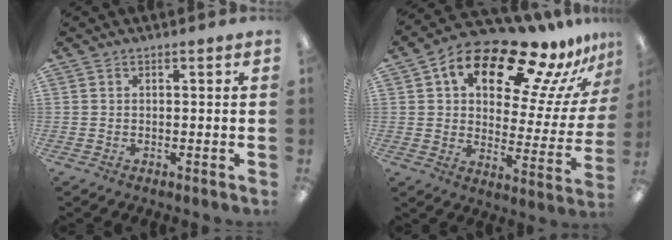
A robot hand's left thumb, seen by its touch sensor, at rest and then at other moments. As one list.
[{"total": 18.2, "force": [12.2, 7.6, 11.0], "torque": [-0.182, -0.083, 0.200]}]